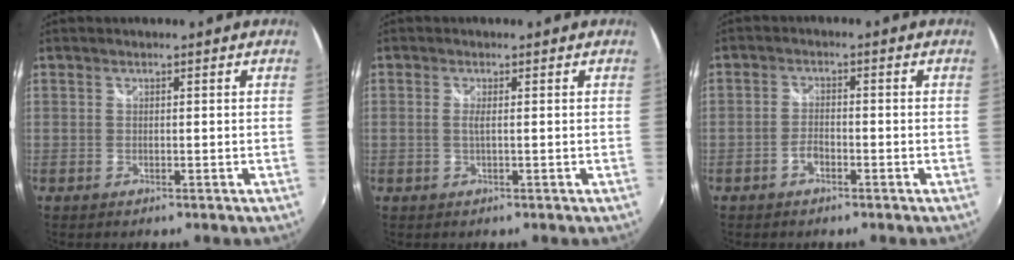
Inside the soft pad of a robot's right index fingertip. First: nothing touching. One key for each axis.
{"total": 1.3, "fx": -0.1, "fy": -0.1, "fz": 1.3, "tx": -0.025, "ty": 0.000, "tz": -0.003}
{"total": 2.6, "fx": -1.6, "fy": 1.2, "fz": 1.7, "tx": -0.042, "ty": 0.004, "tz": -0.033}